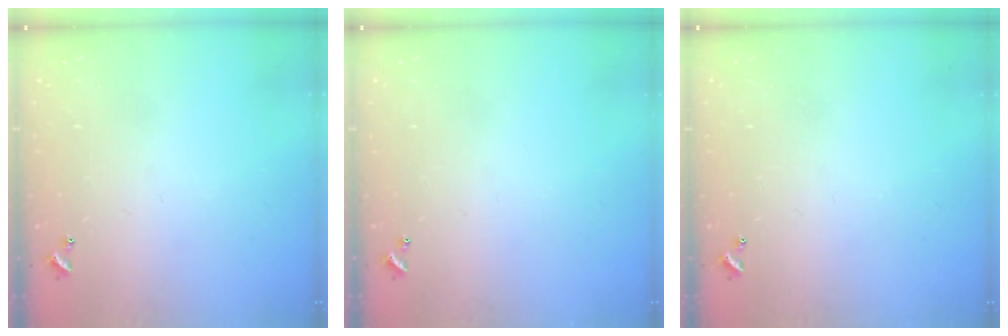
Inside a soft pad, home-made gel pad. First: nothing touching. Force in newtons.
{"total": 0.0}
{"total": 0.0}